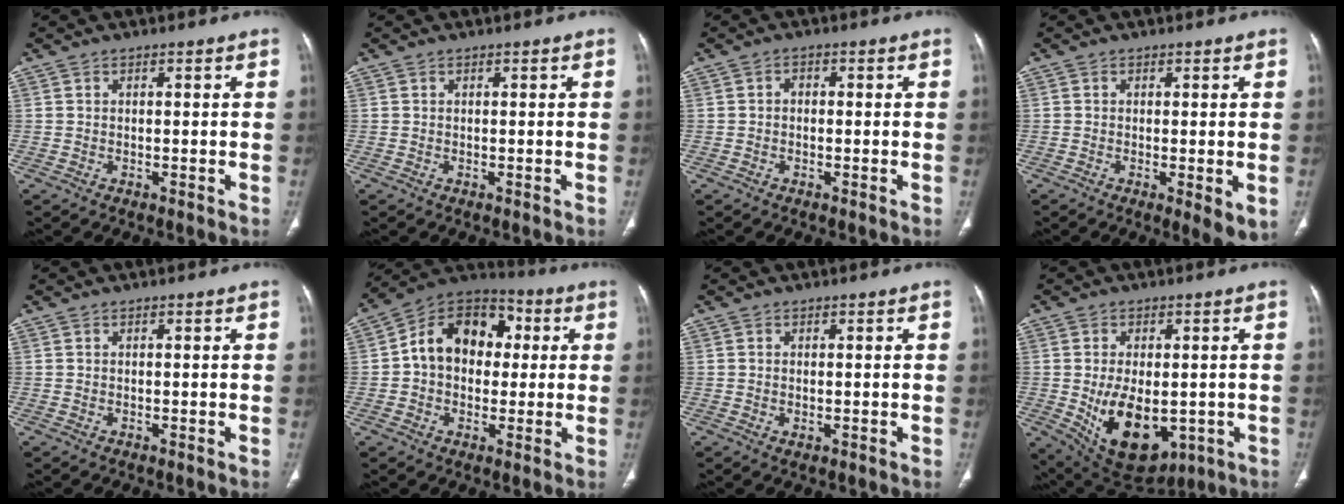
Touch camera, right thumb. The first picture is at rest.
{"total": 0.0}
{"total": 1.4, "force": [-0.1, 1.1, 0.9], "torque": [-0.006, 0.007, -0.006]}
{"total": 4.5, "force": [-0.9, 1.2, 4.2], "torque": [-0.068, -0.017, -0.013]}
{"total": 0.0}
{"total": 15.0, "force": [1.8, 11.1, 9.9], "torque": [-0.118, 0.032, 0.017]}
{"total": 0.7, "force": [-0.2, 0.4, 0.6], "torque": [-0.017, -0.004, 0.000]}
{"total": 14.5, "force": [-2.8, 8.6, 11.3], "torque": [-0.171, -0.012, -0.014]}